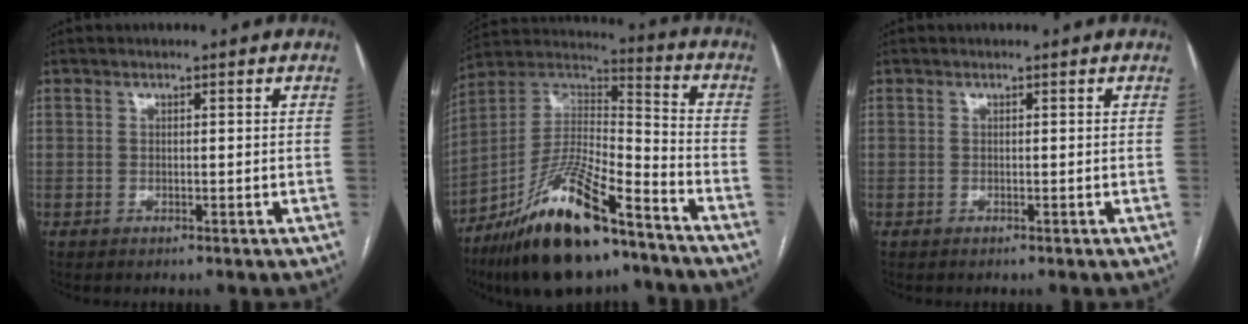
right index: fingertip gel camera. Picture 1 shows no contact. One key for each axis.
{"total": 20.6, "fx": -14.2, "fy": 4.7, "fz": 14.3, "tx": -0.267, "ty": -0.003, "tz": -0.250}
{"total": 0.0}